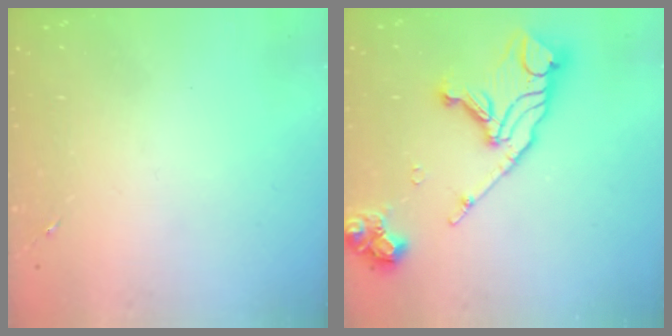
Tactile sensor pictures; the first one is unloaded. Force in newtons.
{"total": 19.5, "press": 19.4, "slide": 2.1}